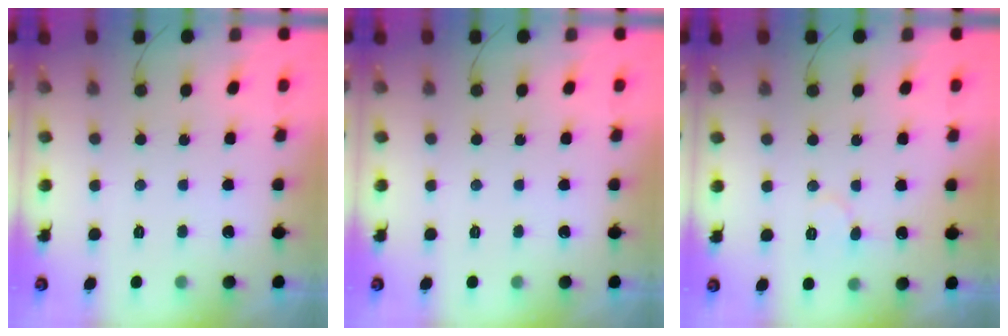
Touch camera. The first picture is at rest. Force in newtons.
{"total": 0.0}
{"total": 6.2, "press": 6.1, "slide": 0.6}